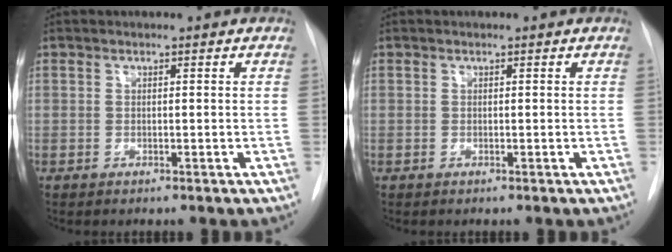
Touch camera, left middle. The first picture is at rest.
{"total": 0.0}